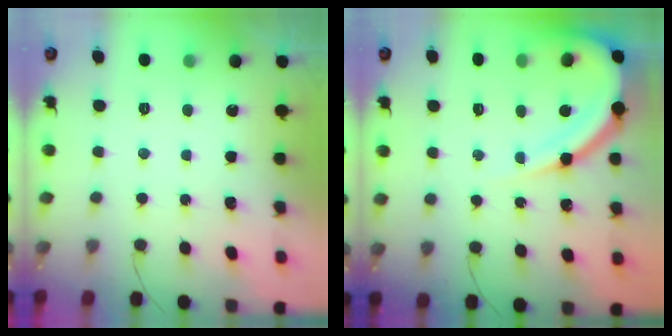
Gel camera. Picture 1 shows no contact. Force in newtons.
{"total": 12.8, "press": 12.8, "slide": 1.4}